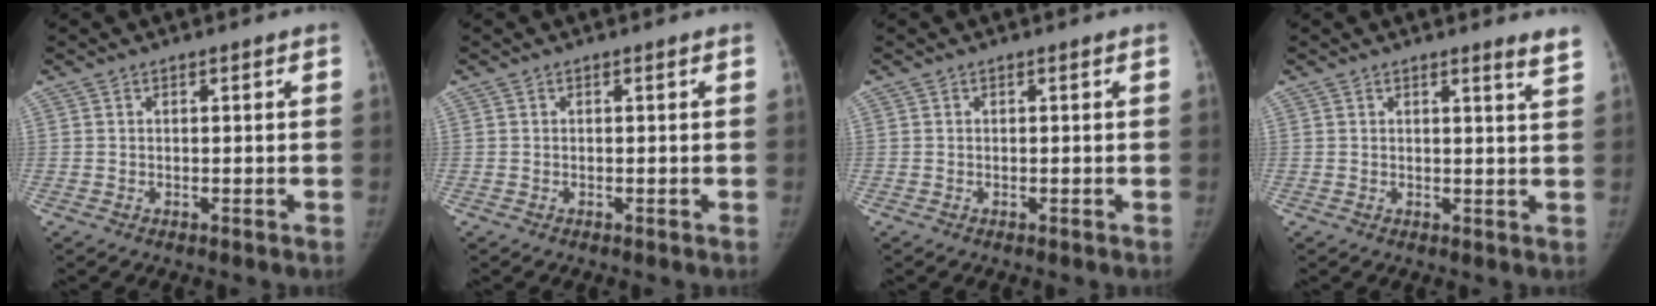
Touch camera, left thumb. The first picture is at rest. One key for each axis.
{"total": 0.0}
{"total": 0.0}
{"total": 3.1, "fx": 2.7, "fy": -0.2, "fz": 1.6, "tx": -0.020, "ty": -0.023, "tz": 0.025}